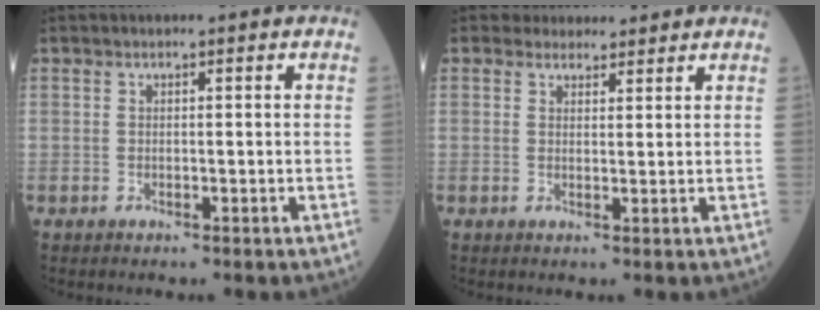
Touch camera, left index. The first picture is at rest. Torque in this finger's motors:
{"motor_torque": [0.47, -0.41, 0.03, -0.01]}